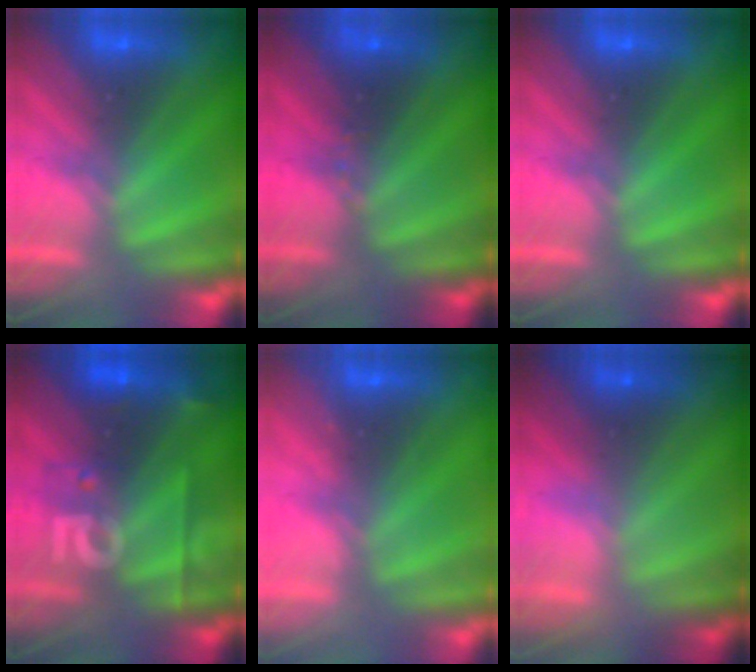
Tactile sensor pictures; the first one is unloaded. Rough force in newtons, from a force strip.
{"total": 2.5}
{"total": 0.0}
{"total": 2.4}
{"total": 2.2}
{"total": 2.4}